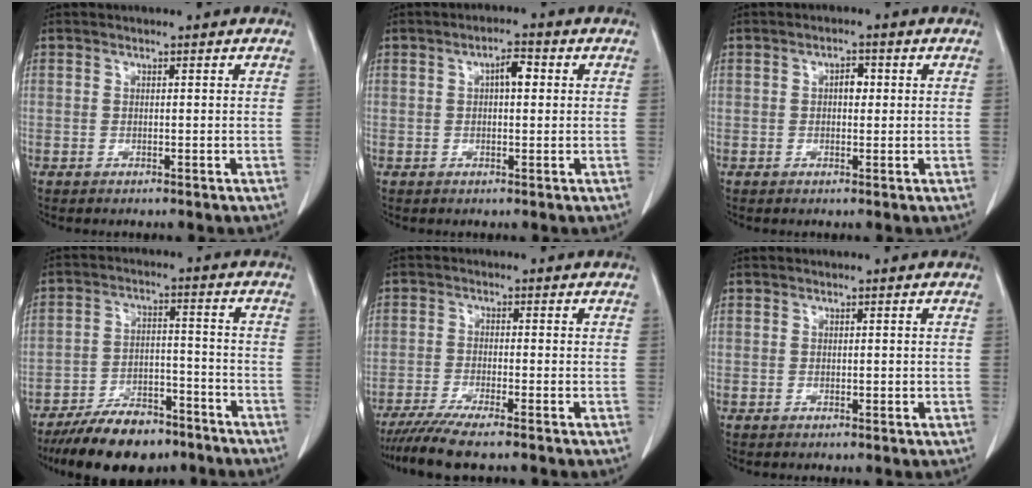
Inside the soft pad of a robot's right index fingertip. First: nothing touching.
{"total": 3.2, "force": [0.7, 1.1, 2.9], "torque": [-0.048, 0.009, 0.009]}
{"total": 2.1, "force": [0.3, 1.2, 1.7], "torque": [-0.024, 0.007, 0.002]}
{"total": 12.3, "force": [-9.8, 4.8, 5.6], "torque": [-0.088, 0.008, -0.161]}
{"total": 6.4, "force": [-5.3, -0.6, 3.5], "torque": [-0.053, -0.017, -0.090]}
{"total": 0.7, "force": [0.1, 0.5, 0.5], "torque": [-0.002, 0.001, 0.004]}